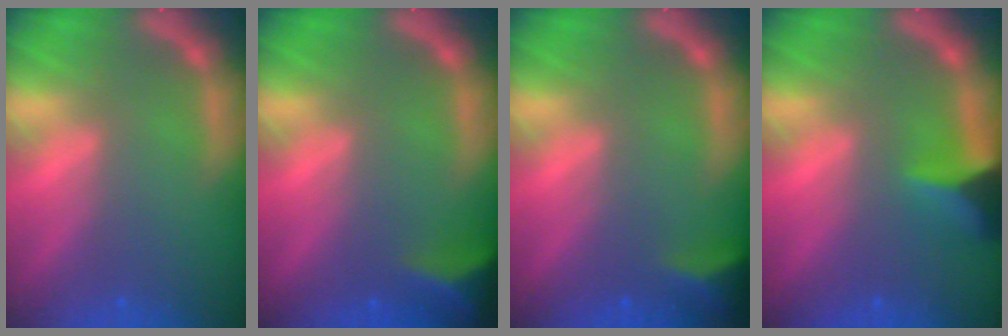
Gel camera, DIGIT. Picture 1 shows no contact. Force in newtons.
{"total": 5.0}
{"total": 3.5}
{"total": 4.4}